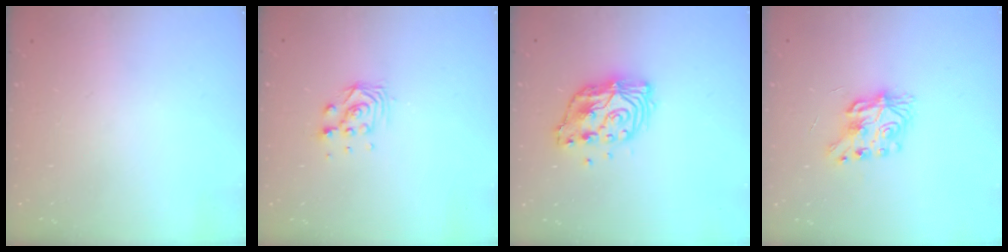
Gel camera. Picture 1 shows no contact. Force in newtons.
{"total": 5.1, "press": 5.0, "slide": 0.4}
{"total": 11.8, "press": 11.7, "slide": 1.0}
{"total": 7.8, "press": 7.8, "slide": 0.5}